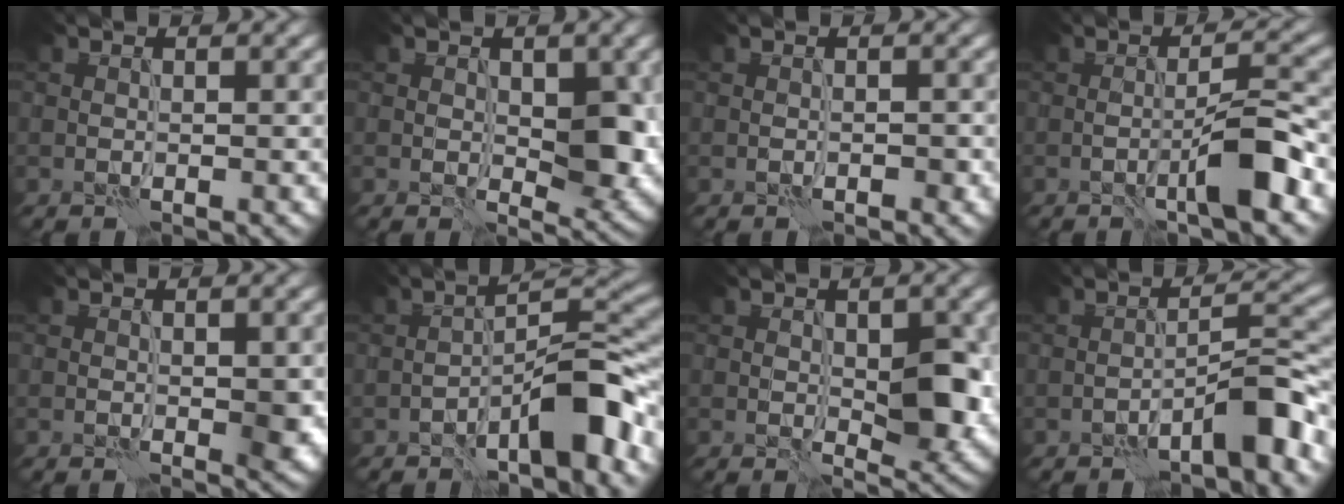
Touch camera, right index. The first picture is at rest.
{"total": 5.1, "force": [0.3, 3.0, 4.0], "torque": [-0.052, -0.012, 0.010]}
{"total": 0.7, "force": [-0.4, 0.4, 0.4], "torque": [-0.008, 0.004, -0.006]}
{"total": 4.6, "force": [-2.0, 0.4, 4.1], "torque": [-0.063, 0.017, -0.041]}
{"total": 2.0, "force": [-0.3, 0.9, 1.7], "torque": [-0.020, -0.001, -0.003]}
{"total": 7.7, "force": [-4.2, 2.2, 6.1], "torque": [-0.083, 0.027, -0.073]}
{"total": 5.5, "force": [-0.3, 2.8, 4.7], "torque": [-0.071, -0.006, 0.004]}
{"total": 5.1, "force": [-3.3, 1.0, 3.8], "torque": [-0.052, 0.022, -0.053]}